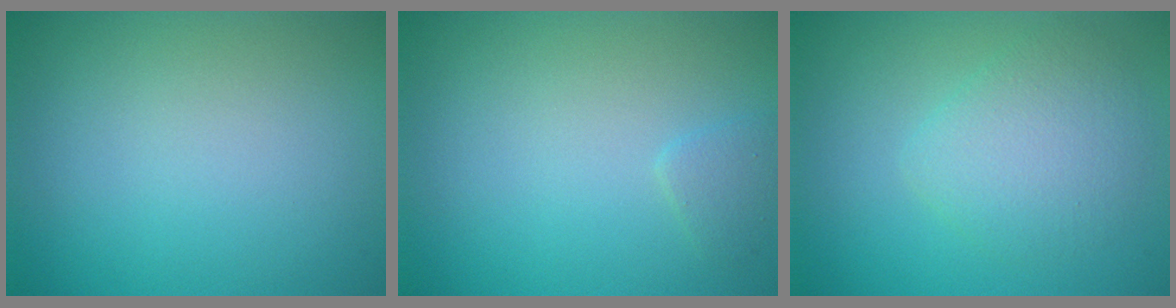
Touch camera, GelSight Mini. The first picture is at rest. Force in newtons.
{"total": 1.0, "press": 0.9, "slide": 0.1}
{"total": 3.4, "press": 3.4, "slide": 0.1}